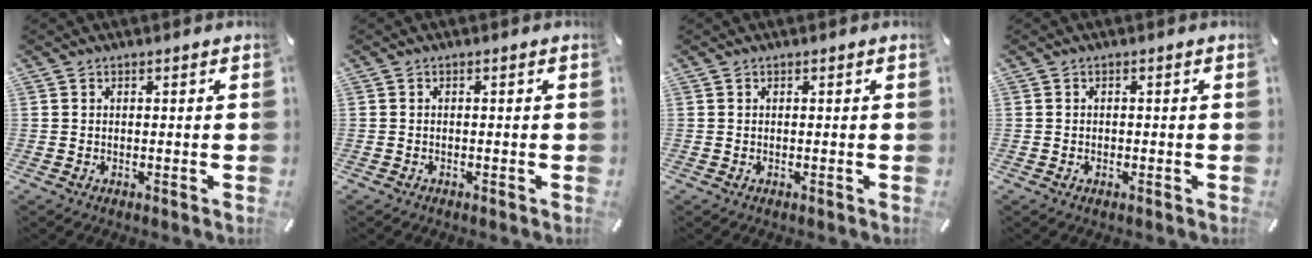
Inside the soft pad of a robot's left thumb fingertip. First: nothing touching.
{"total": 0.5, "force": [-0.4, 0.3, 0.1], "torque": [-0.002, 0.001, -0.010]}
{"total": 0.0}
{"total": 0.7, "force": [-0.3, 0.5, 0.4], "torque": [-0.007, 0.000, -0.006]}